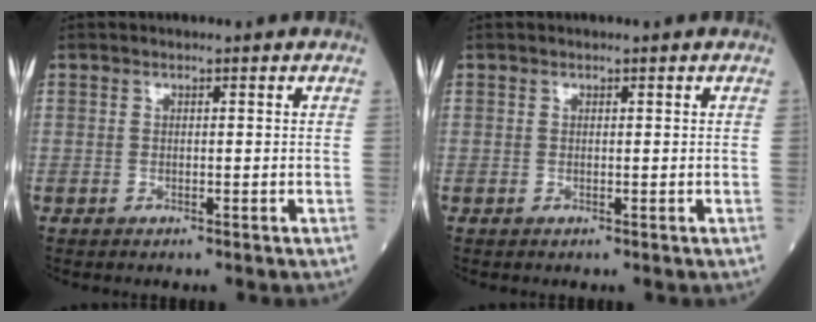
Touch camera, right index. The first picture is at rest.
{"total": 0.0}